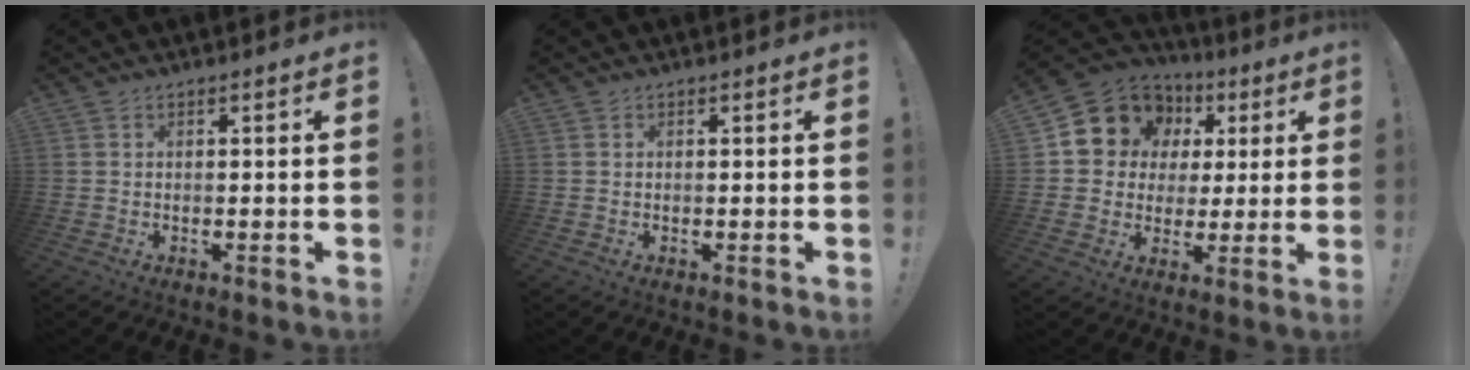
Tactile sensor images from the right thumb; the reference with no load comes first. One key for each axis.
{"total": 0.0}
{"total": 12.4, "fx": 5.7, "fy": 10.5, "fz": 3.5, "tx": -0.051, "ty": -0.034, "tz": 0.120}